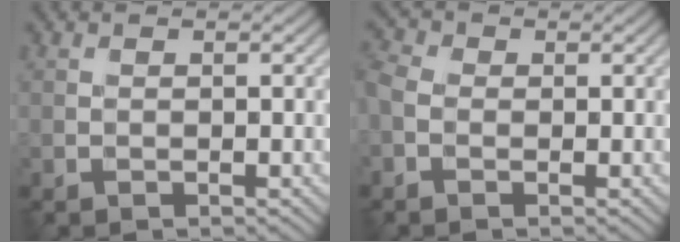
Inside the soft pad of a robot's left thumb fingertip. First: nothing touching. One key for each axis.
{"total": 3.3, "fx": -0.9, "fy": 2.3, "fz": 2.2, "tx": -0.050, "ty": 0.004, "tz": -0.029}